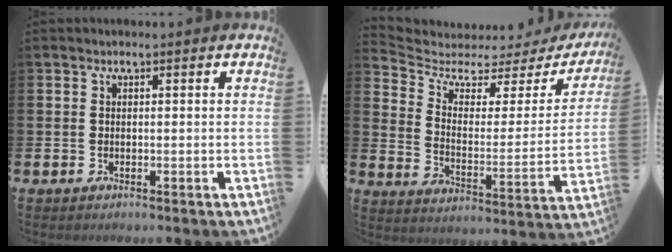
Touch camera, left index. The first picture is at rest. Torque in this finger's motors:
{"motor_torque": [0.90, -1.23, -0.02, -0.04]}